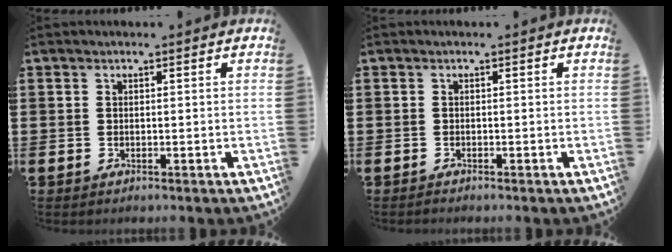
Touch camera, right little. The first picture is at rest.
{"total": 0.0}